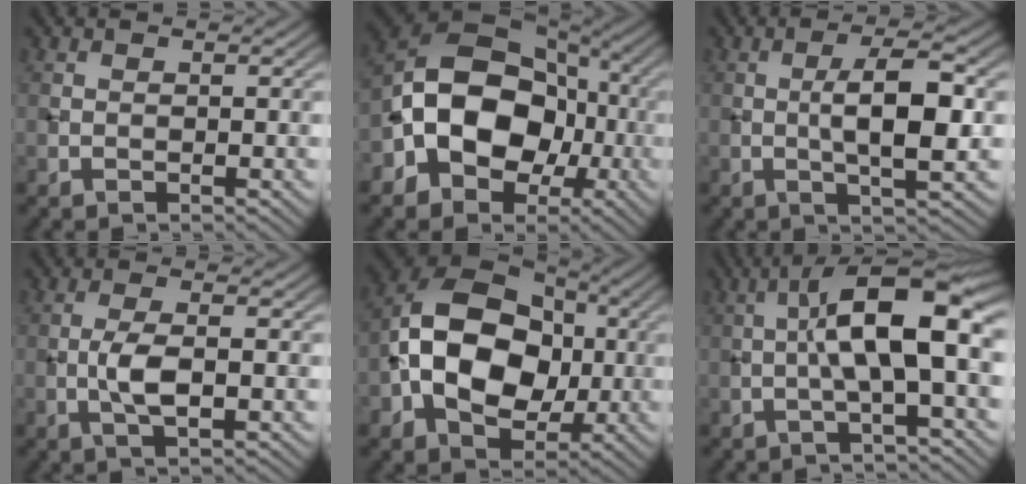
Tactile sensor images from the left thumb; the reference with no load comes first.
{"total": 14.1, "force": [-3.0, 10.4, 9.0], "torque": [-0.155, 0.003, -0.074]}
{"total": 6.7, "force": [-0.1, 1.7, 6.5], "torque": [-0.109, 0.007, -0.003]}
{"total": 4.3, "force": [-0.7, 1.3, 4.0], "torque": [-0.088, 0.001, -0.018]}
{"total": 14.6, "force": [-1.0, 10.2, 10.3], "torque": [-0.190, 0.016, -0.031]}
{"total": 10.1, "force": [-0.1, 2.5, 9.8], "torque": [-0.157, 0.028, -0.011]}